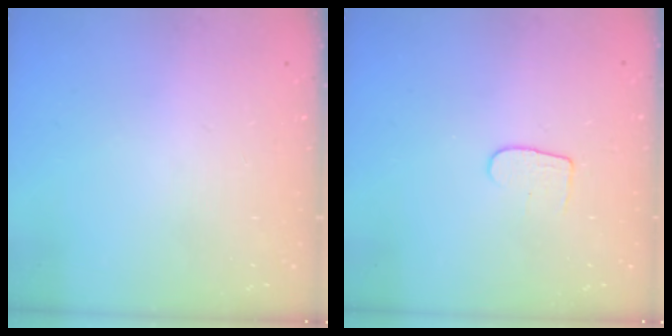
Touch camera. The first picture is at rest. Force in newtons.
{"total": 5.1, "press": 5.1, "slide": 0.4}